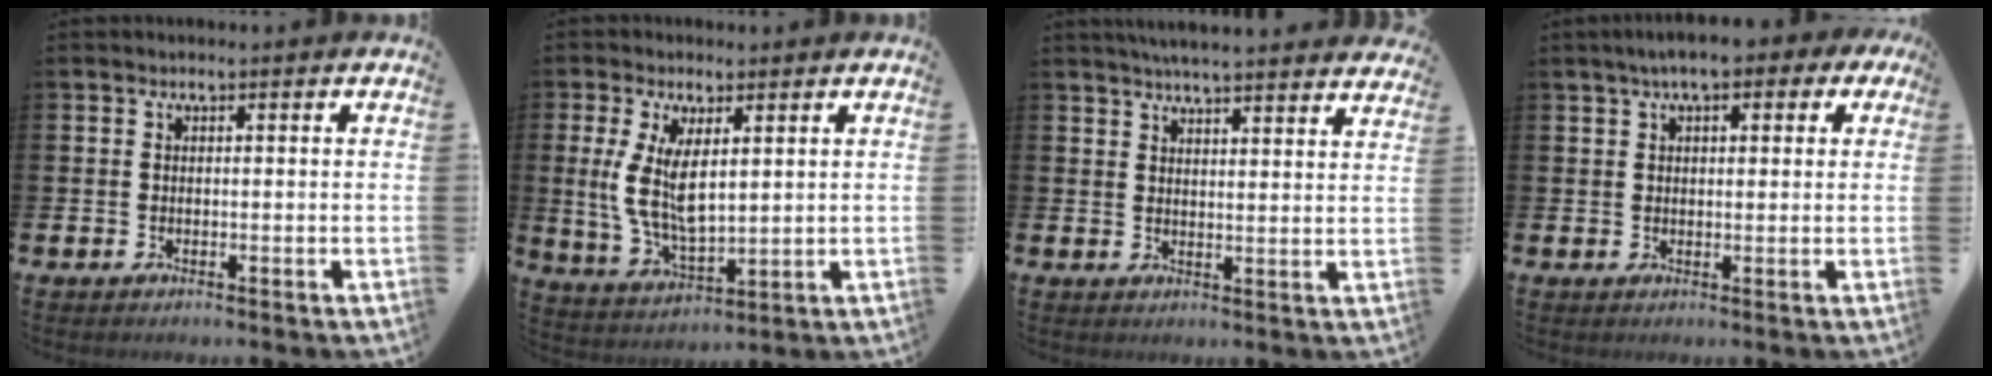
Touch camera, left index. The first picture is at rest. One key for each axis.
{"total": 7.7, "fx": 2.5, "fy": 3.4, "fz": 6.4, "tx": -0.134, "ty": -0.008, "tz": 0.044}
{"total": 5.1, "fx": 5.0, "fy": -0.1, "fz": 1.0, "tx": -0.028, "ty": -0.023, "tz": 0.090}
{"total": 5.3, "fx": 3.5, "fy": 2.2, "fz": 3.3, "tx": -0.059, "ty": 0.003, "tz": 0.058}